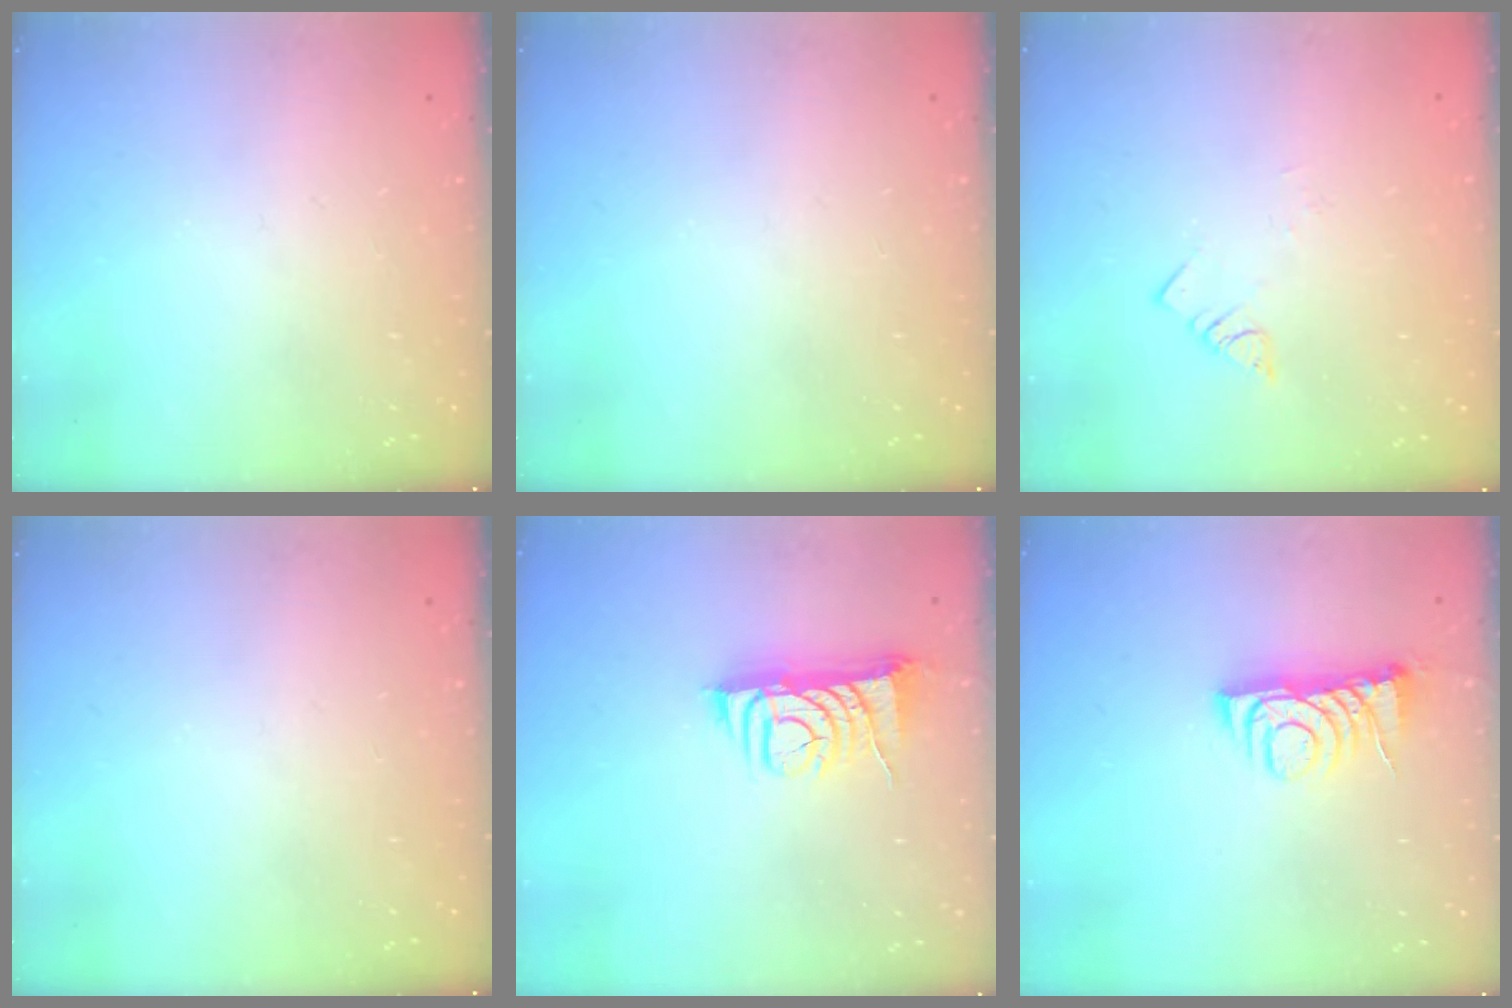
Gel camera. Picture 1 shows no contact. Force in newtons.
{"total": 0.0}
{"total": 1.7, "press": 1.7, "slide": 0.1}
{"total": 0.0}
{"total": 7.6, "press": 7.6, "slide": 1.1}
{"total": 7.0, "press": 6.9, "slide": 0.9}